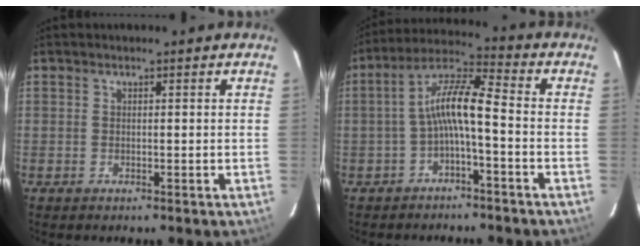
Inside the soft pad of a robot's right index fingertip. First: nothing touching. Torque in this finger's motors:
{"motor_torque": [1.22, -0.24, 0.76, 0.15]}